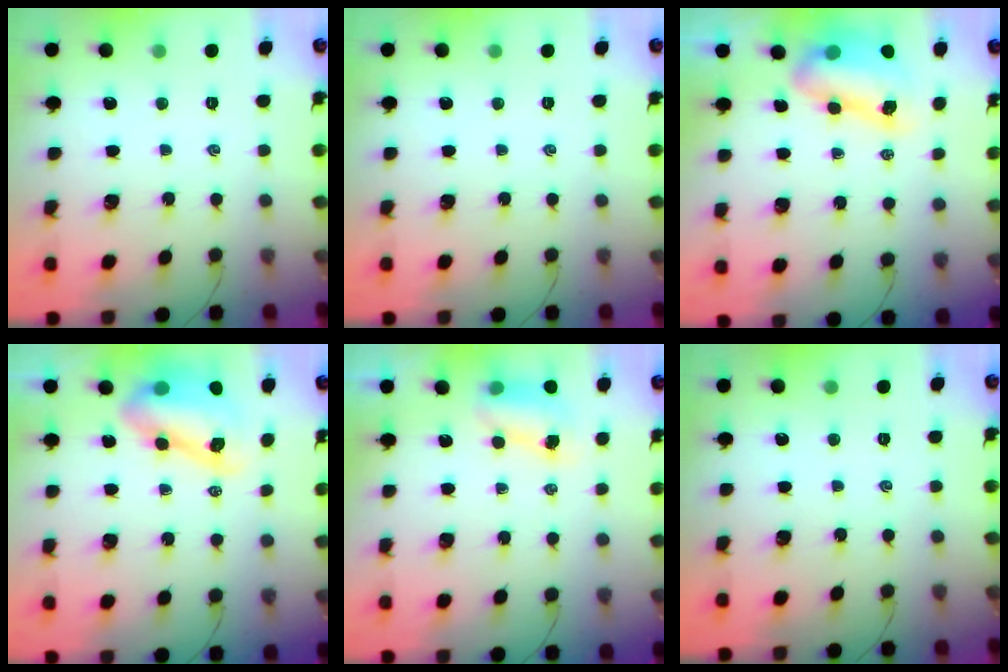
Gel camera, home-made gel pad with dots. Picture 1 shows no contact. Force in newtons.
{"total": 0.0}
{"total": 9.2, "press": 9.0, "slide": 2.1}
{"total": 9.3, "press": 9.0, "slide": 2.4}
{"total": 6.7, "press": 6.6, "slide": 1.1}
{"total": 0.0}